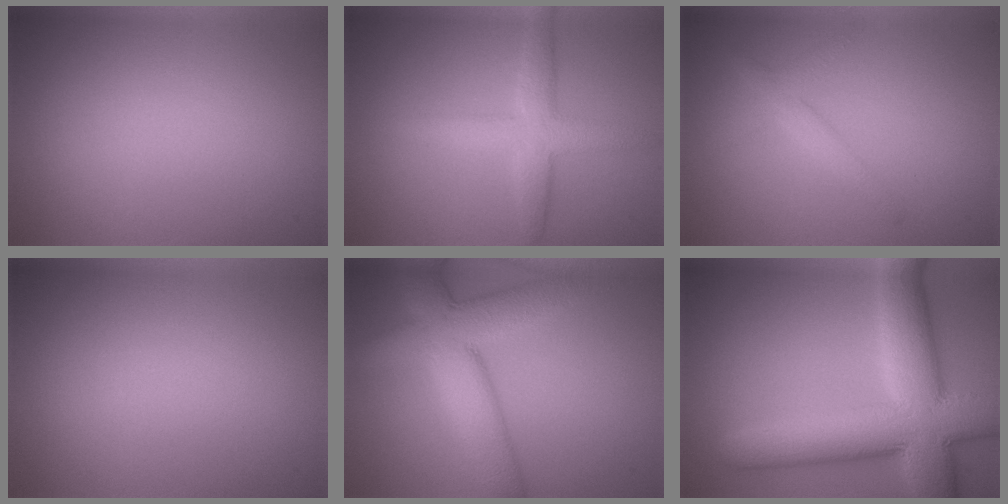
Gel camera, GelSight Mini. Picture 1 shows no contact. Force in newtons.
{"total": 4.1, "press": 4.1, "slide": 0.0}
{"total": 2.0, "press": 2.0, "slide": 0.2}
{"total": 0.0}
{"total": 8.4, "press": 8.4, "slide": 0.6}
{"total": 11.3, "press": 11.3, "slide": 0.5}